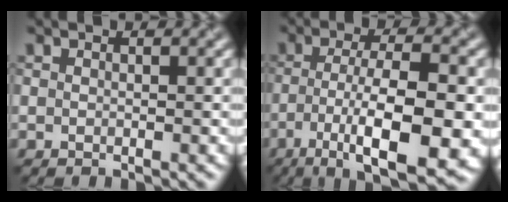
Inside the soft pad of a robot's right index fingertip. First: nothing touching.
{"total": 10.7, "force": [-4.0, 2.8, 9.5], "torque": [-0.164, -0.006, -0.062]}